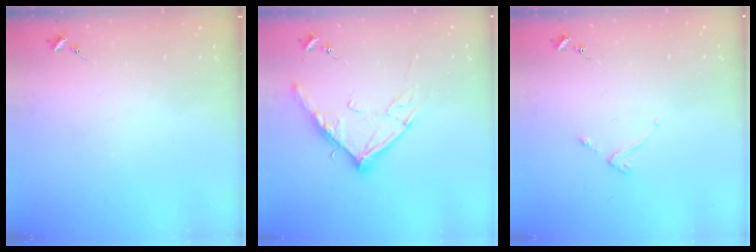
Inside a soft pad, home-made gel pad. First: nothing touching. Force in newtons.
{"total": 14.5, "press": 14.4, "slide": 1.4}
{"total": 2.7, "press": 2.6, "slide": 0.5}